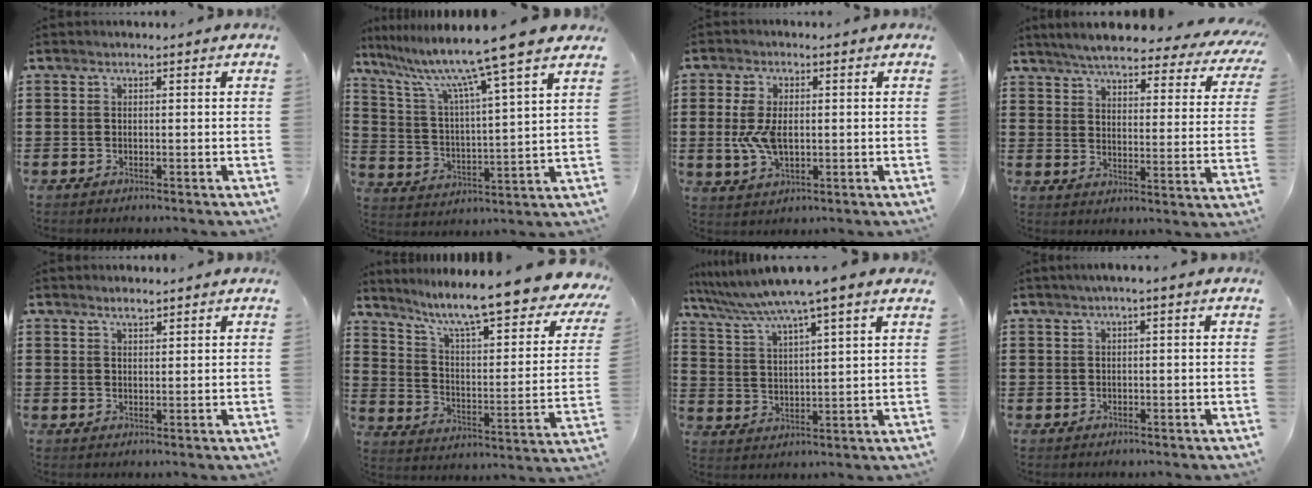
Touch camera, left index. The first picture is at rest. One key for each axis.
{"total": 10.7, "fx": 8.7, "fy": -1.2, "fz": 6.0, "tx": -0.151, "ty": -0.058, "tz": 0.137}
{"total": 6.5, "fx": 0.1, "fy": 3.7, "fz": 5.4, "tx": -0.130, "ty": 0.002, "tz": -0.006}
{"total": 5.5, "fx": 5.0, "fy": 0.4, "fz": 2.3, "tx": -0.060, "ty": -0.034, "tz": 0.081}
{"total": 1.8, "fx": 1.6, "fy": 0.4, "fz": 0.7, "tx": -0.016, "ty": 0.003, "tz": 0.030}
{"total": 10.2, "fx": 8.3, "fy": 0.1, "fz": 5.8, "tx": -0.127, "ty": -0.072, "tz": 0.131}
{"total": 7.0, "fx": 5.7, "fy": -0.8, "fz": 4.0, "tx": -0.097, "ty": -0.034, "tz": 0.095}
{"total": 0.9, "fx": 0.0, "fy": 0.1, "fz": 0.9, "tx": -0.014, "ty": -0.003, "tz": 0.000}